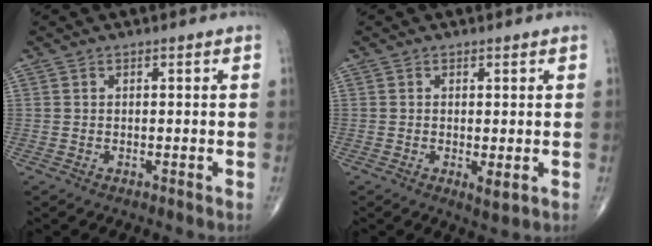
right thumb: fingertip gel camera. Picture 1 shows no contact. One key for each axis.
{"total": 2.2, "fx": -0.3, "fy": 0.7, "fz": 2.1, "tx": -0.034, "ty": -0.008, "tz": -0.005}